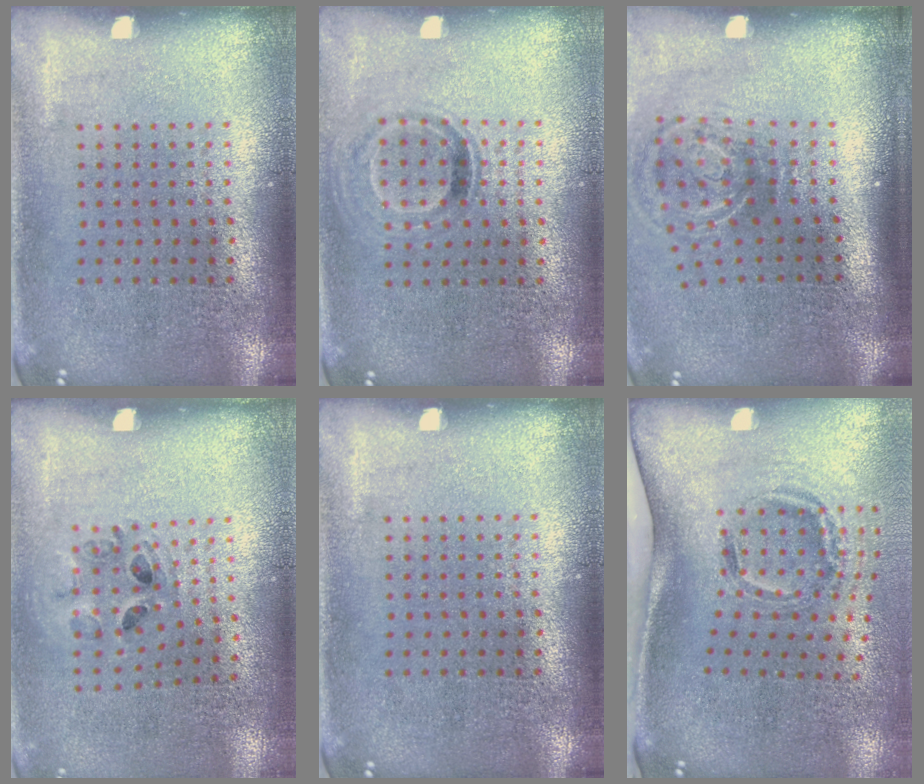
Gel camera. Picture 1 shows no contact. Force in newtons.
{"total": 1.0, "press": 0.9, "slide": 0.6}
{"total": 2.0, "press": 1.2, "slide": 1.6}
{"total": 0.9, "press": 0.9, "slide": 0.3}
{"total": 0.0}
{"total": 2.0, "press": 1.2, "slide": 1.6}